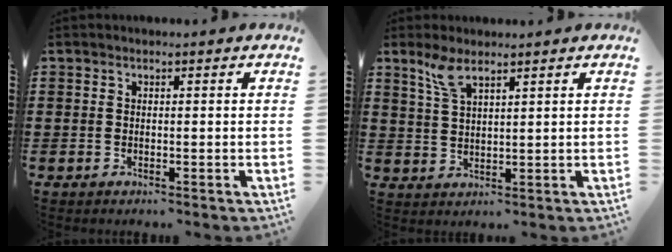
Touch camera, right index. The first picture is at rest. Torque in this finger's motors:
{"motor_torque": [0.14, 0.10, 0.16, 0.06]}